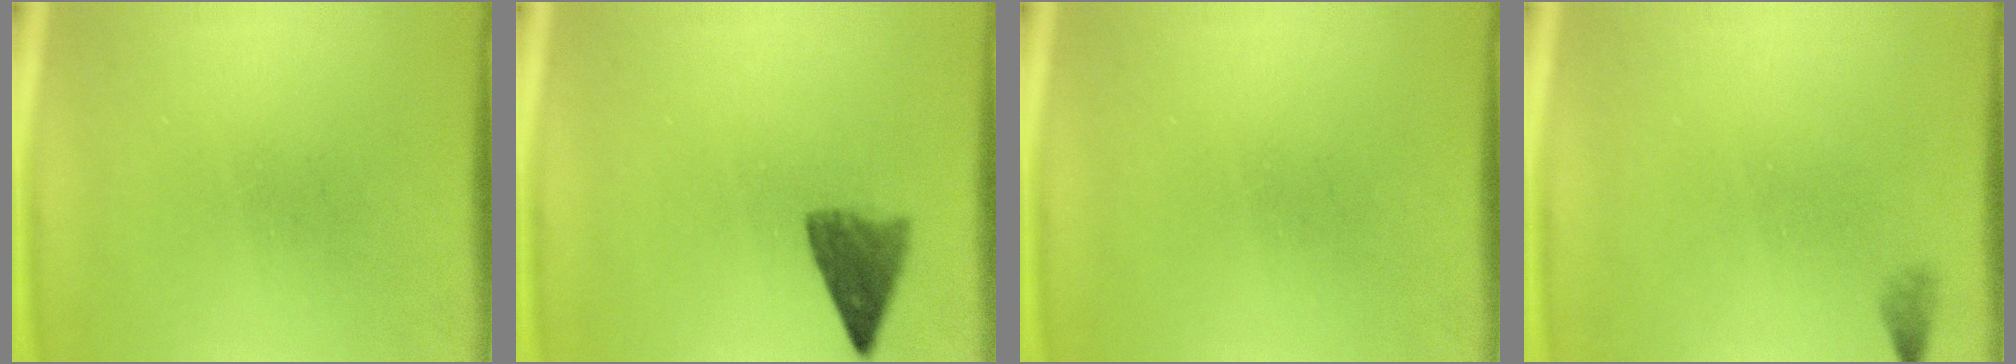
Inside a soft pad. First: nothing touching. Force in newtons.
{"total": 4.2}
{"total": 0.0}
{"total": 0.8}